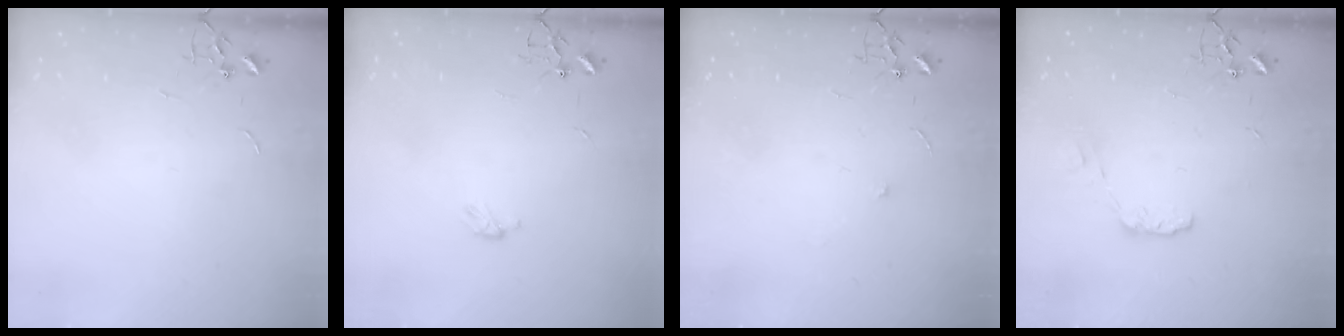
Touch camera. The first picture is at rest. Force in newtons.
{"total": 3.1, "press": 3.1, "slide": 0.5}
{"total": 3.5, "press": 3.5, "slide": 0.6}
{"total": 5.6, "press": 5.5, "slide": 0.8}